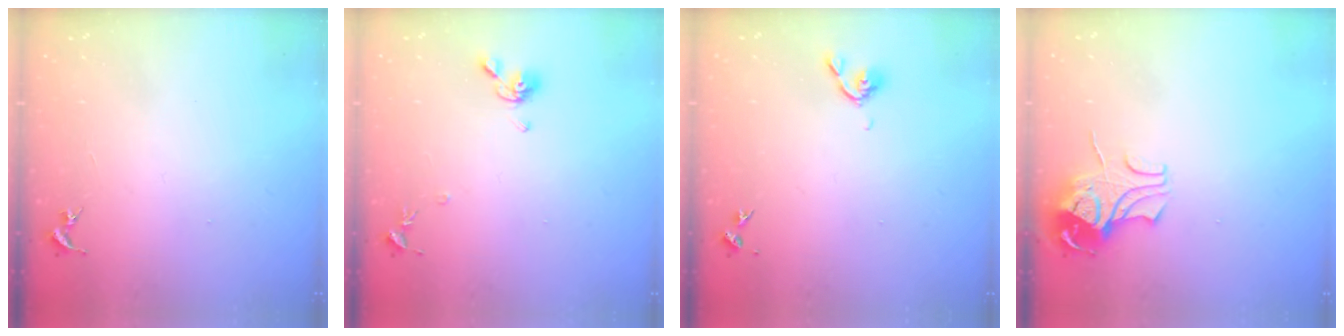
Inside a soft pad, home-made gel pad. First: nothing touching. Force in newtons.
{"total": 8.6, "press": 8.5, "slide": 1.1}
{"total": 5.3, "press": 5.2, "slide": 1.1}
{"total": 9.4, "press": 9.4, "slide": 1.1}